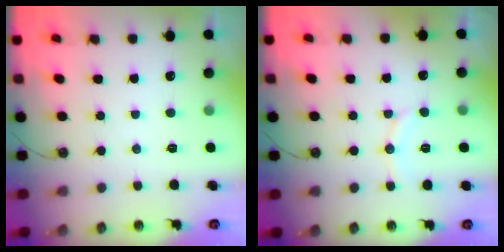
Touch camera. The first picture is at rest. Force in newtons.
{"total": 6.8, "press": 6.8, "slide": 0.5}